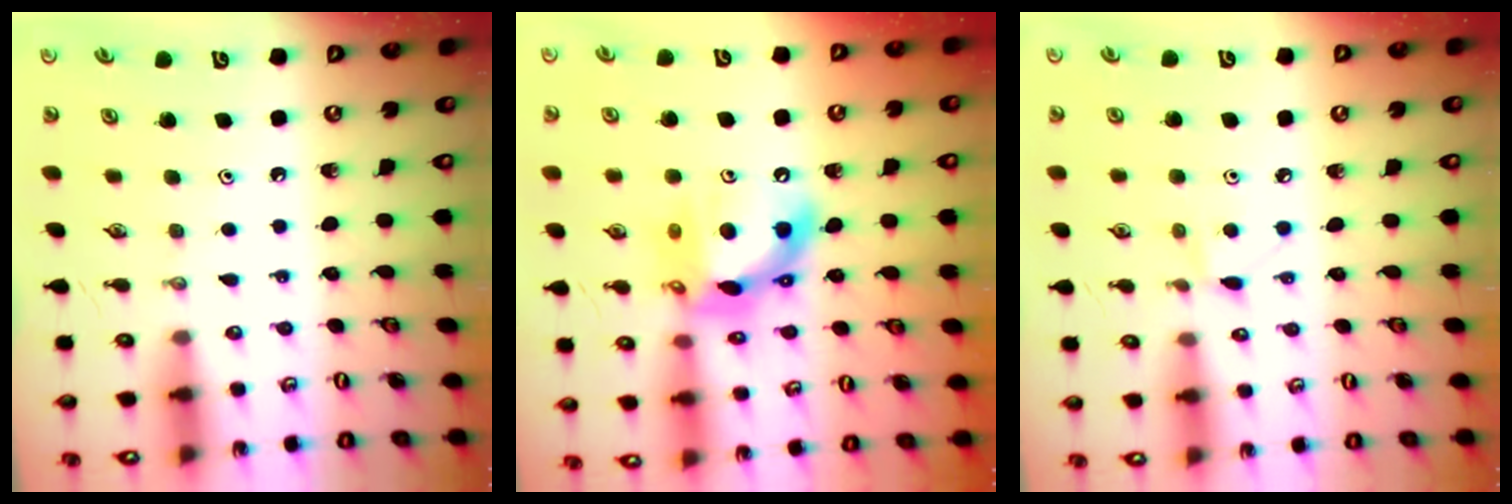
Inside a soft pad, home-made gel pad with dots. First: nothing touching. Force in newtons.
{"total": 13.6, "press": 13.5, "slide": 1.5}
{"total": 4.6, "press": 4.5, "slide": 0.6}